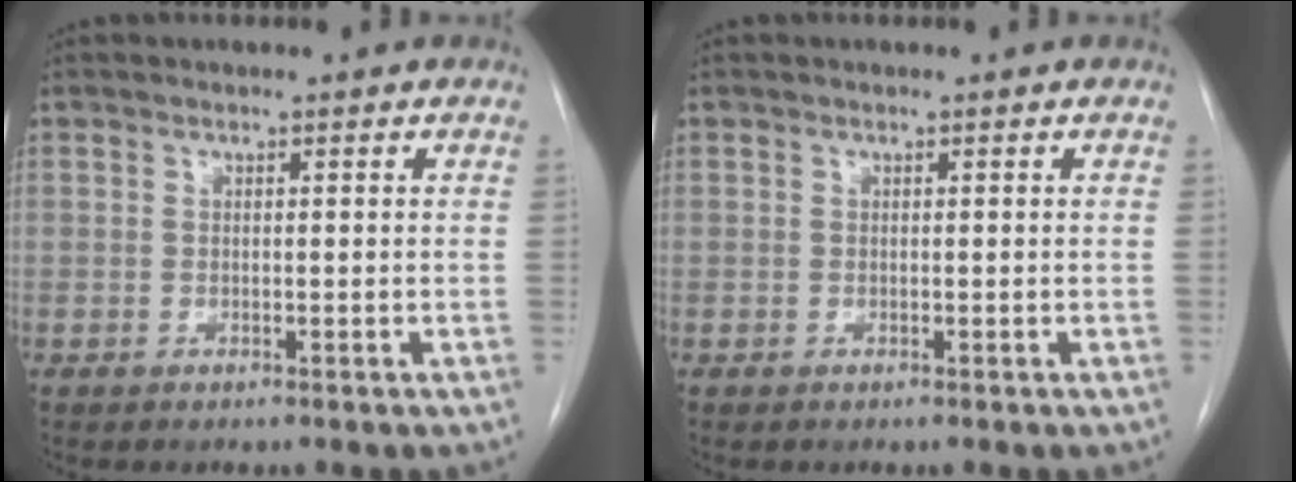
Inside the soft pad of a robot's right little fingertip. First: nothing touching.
{"total": 0.0}